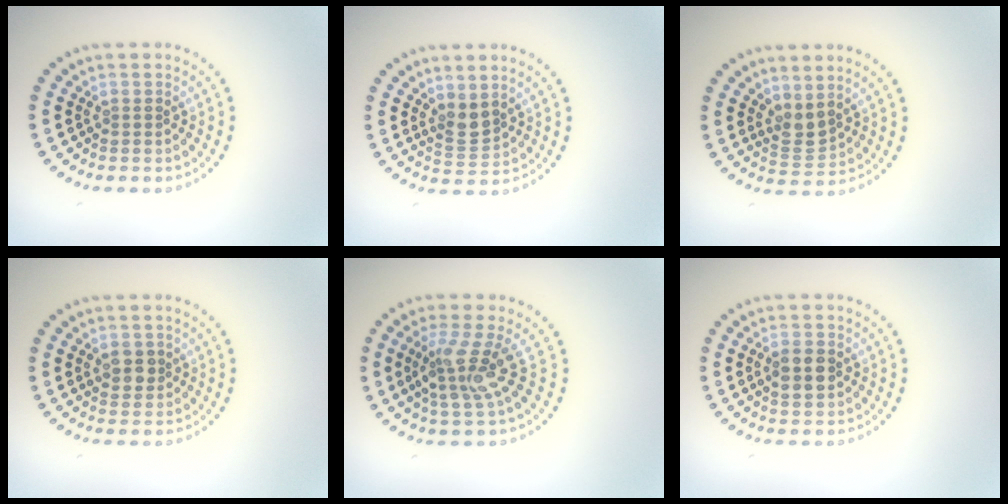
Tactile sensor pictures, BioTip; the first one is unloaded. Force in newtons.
{"total": 2.2, "press": 1.8, "slide": 1.2}
{"total": 2.0, "press": 1.6, "slide": 1.1}
{"total": 2.1, "press": 2.0, "slide": 0.6}
{"total": 3.6, "press": 3.0, "slide": 2.0}
{"total": 2.8, "press": 2.8, "slide": 0.1}